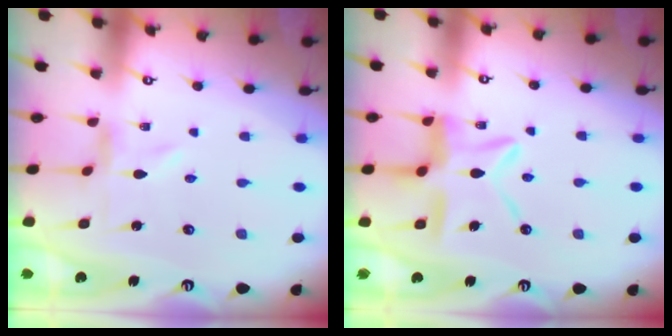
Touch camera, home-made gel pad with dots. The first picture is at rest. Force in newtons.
{"total": 12.1, "press": 12.0, "slide": 1.2}